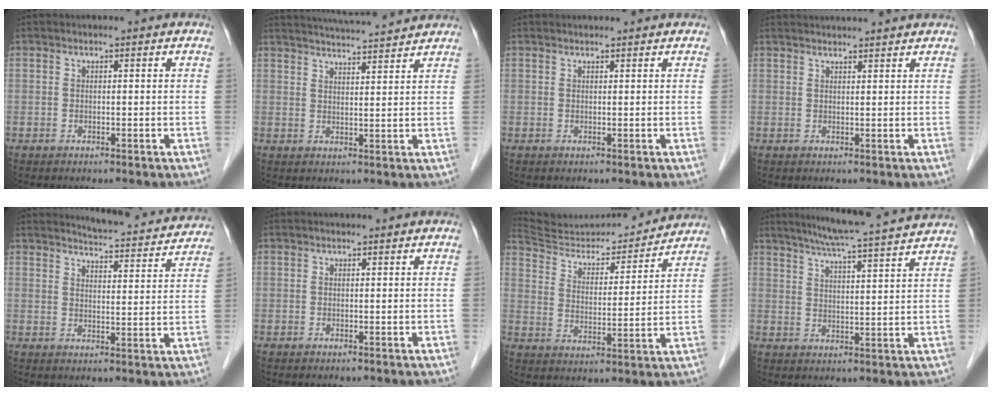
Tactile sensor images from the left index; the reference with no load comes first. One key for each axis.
{"total": 10.5, "fx": 9.9, "fy": 0.0, "fz": 3.5, "tx": -0.061, "ty": 0.019, "tz": 0.138}
{"total": 1.8, "fx": 1.8, "fy": 0.1, "fz": 0.4, "tx": -0.008, "ty": 0.017, "tz": 0.026}
{"total": 8.2, "fx": 7.7, "fy": 0.0, "fz": 2.7, "tx": -0.038, "ty": 0.033, "tz": 0.088}
{"total": 14.0, "fx": 13.5, "fy": 1.3, "fz": 3.2, "tx": -0.041, "ty": -0.021, "tz": 0.157}
{"total": 0.6, "fx": 0.5, "fy": 0.0, "fz": 0.2, "tx": -0.003, "ty": 0.007, "tz": 0.009}
{"total": 17.5, "fx": 17.0, "fy": 2.5, "fz": 2.8, "tx": -0.046, "ty": -0.001, "tz": 0.263}
{"total": 15.4, "fx": 13.8, "fy": -1.1, "fz": 6.6, "tx": -0.118, "ty": -0.002, "tz": 0.183}